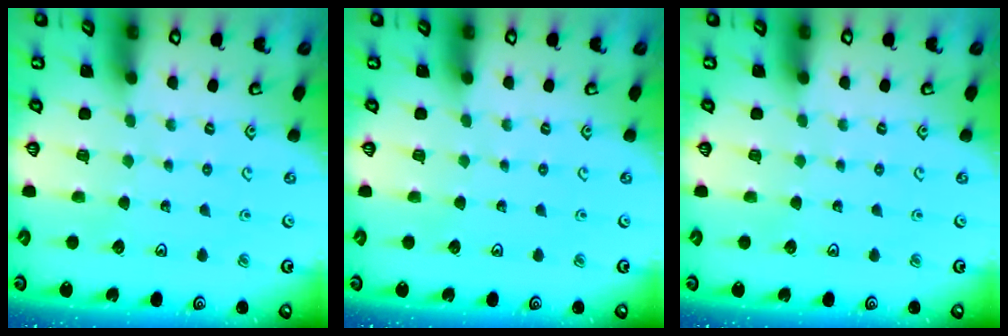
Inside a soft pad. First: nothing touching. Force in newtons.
{"total": 0.0}
{"total": 0.0}